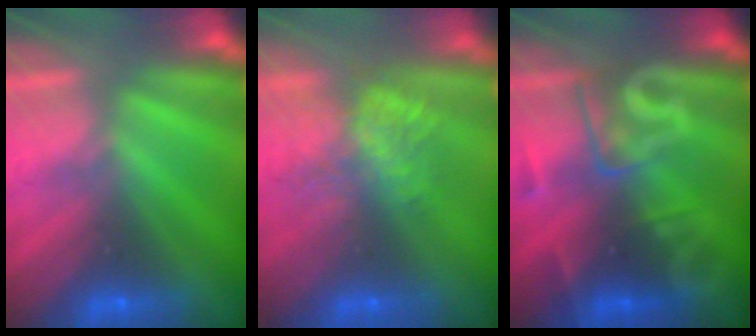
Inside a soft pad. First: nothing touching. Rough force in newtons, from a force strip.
{"total": 7.5}
{"total": 2.9}